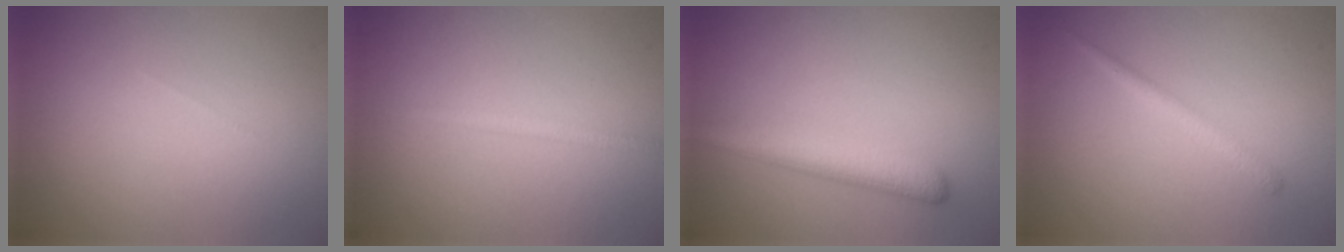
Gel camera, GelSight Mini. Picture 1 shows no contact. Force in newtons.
{"total": 1.1, "press": 1.1, "slide": 0.1}
{"total": 3.6, "press": 3.6, "slide": 0.1}
{"total": 1.5, "press": 1.5, "slide": 0.1}